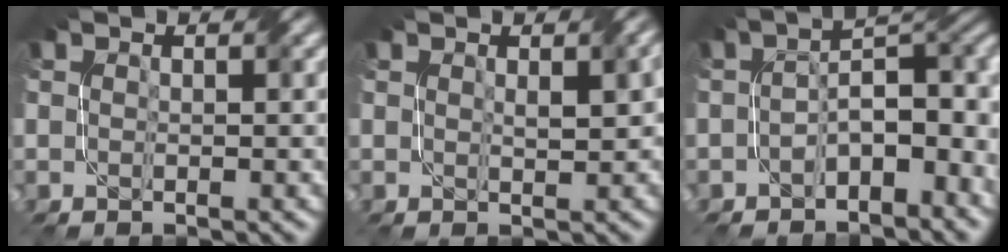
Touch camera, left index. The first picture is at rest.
{"total": 2.0, "force": [0.7, 0.7, 1.8], "torque": [-0.023, 0.006, 0.019]}
{"total": 6.2, "force": [-1.7, 3.3, 4.9], "torque": [-0.054, 0.015, -0.030]}